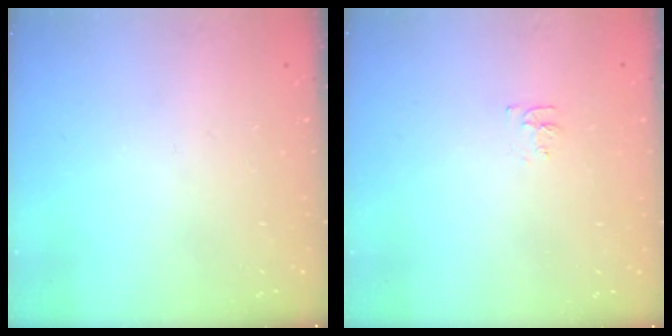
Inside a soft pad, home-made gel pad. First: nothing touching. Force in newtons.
{"total": 3.8, "press": 3.7, "slide": 0.5}